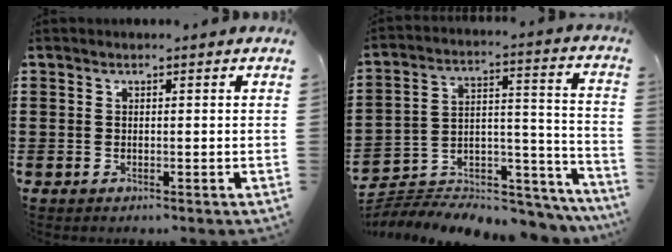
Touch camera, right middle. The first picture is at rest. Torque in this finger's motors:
{"motor_torque": [0.82, 0.08, 0.24, 0.13]}